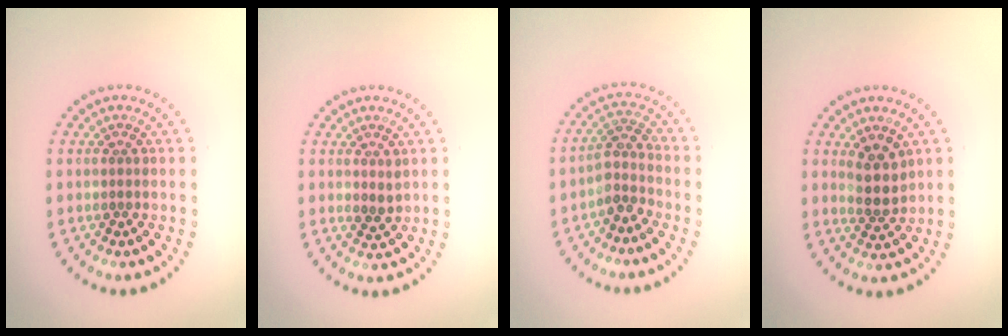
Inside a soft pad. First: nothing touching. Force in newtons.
{"total": 1.2, "press": 1.0, "slide": 0.6}
{"total": 2.3, "press": 1.9, "slide": 1.4}
{"total": 2.5, "press": 2.3, "slide": 1.1}